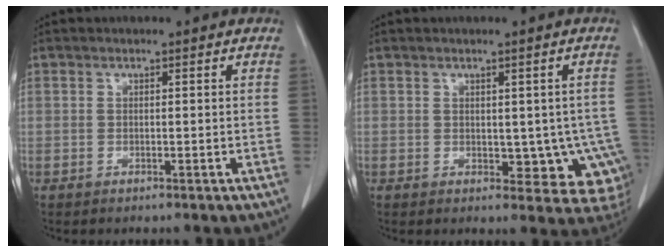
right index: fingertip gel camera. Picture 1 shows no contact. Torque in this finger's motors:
{"motor_torque": [0.09, 0.16, 0.03, 0.01]}